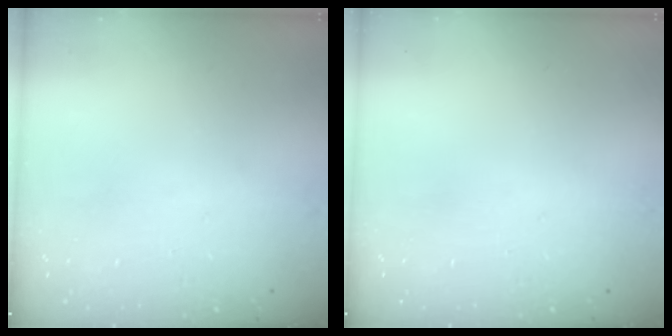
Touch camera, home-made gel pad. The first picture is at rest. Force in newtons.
{"total": 0.0}